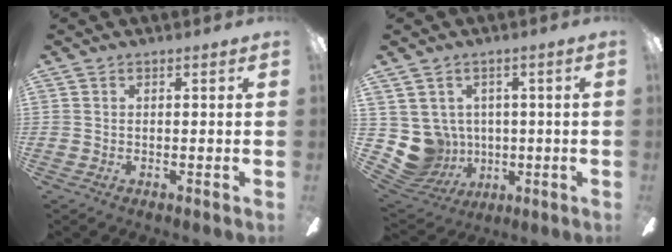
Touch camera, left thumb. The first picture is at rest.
{"total": 8.7, "force": [0.8, 8.5, 1.8], "torque": [-0.086, -0.010, 0.024]}